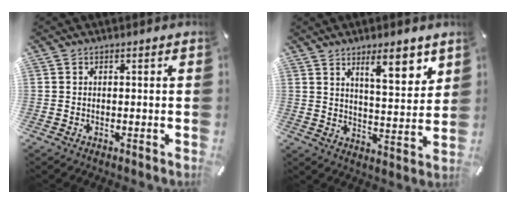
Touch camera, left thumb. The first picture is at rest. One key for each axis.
{"total": 10.1, "fx": 6.8, "fy": 3.1, "fz": 6.7, "tx": -0.084, "ty": -0.042, "tz": 0.109}